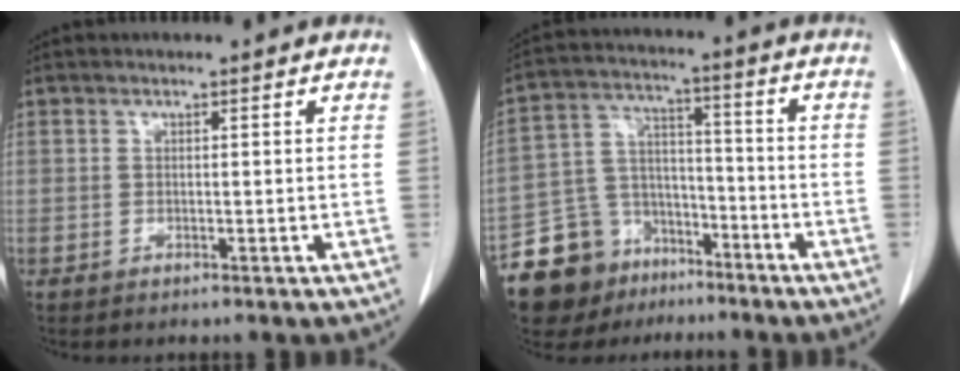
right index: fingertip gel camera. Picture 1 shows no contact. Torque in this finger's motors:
{"motor_torque": [-0.07, -0.12, -0.24, -0.21]}